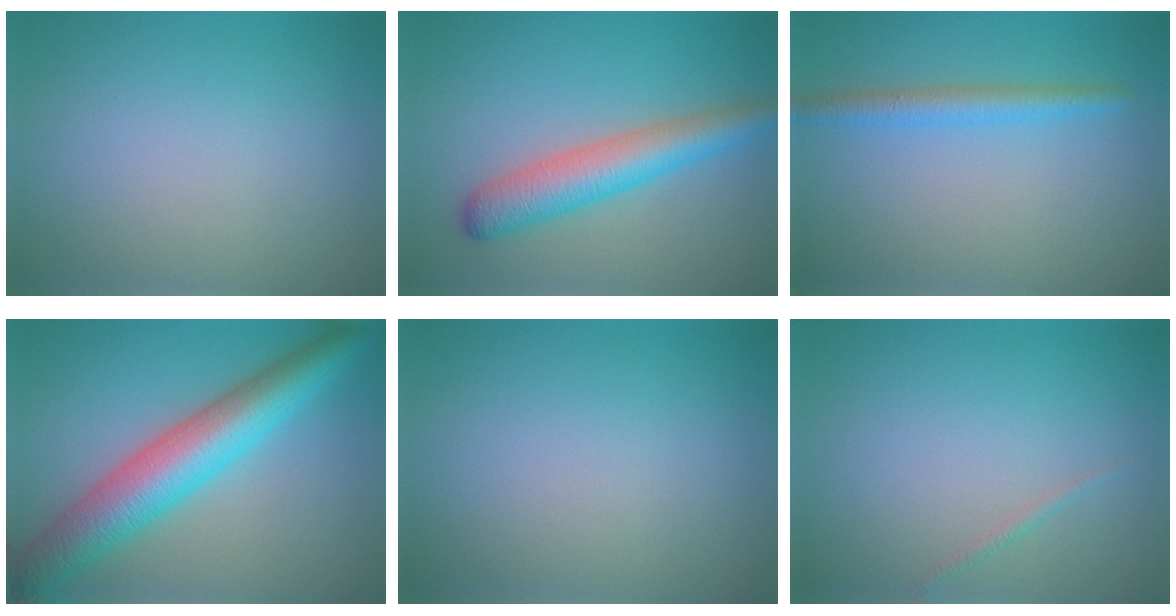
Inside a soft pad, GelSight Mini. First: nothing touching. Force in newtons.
{"total": 5.5, "press": 5.5, "slide": 0.1}
{"total": 2.4, "press": 2.4, "slide": 0.2}
{"total": 8.7, "press": 8.7, "slide": 0.1}
{"total": 0.0}
{"total": 0.7, "press": 0.7, "slide": 0.0}